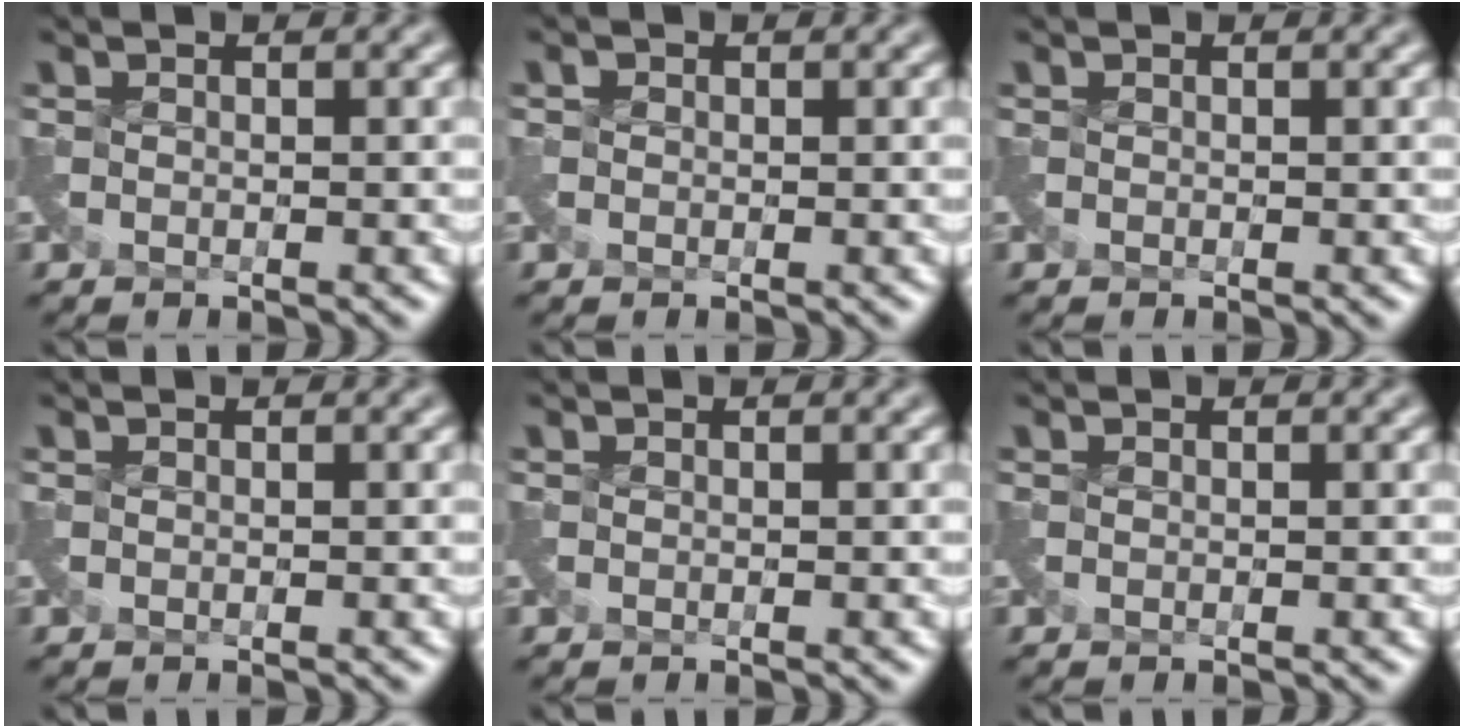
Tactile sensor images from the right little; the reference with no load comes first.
{"total": 0.7, "force": [-0.3, 0.3, -0.5], "torque": [0.007, -0.005, -0.002]}
{"total": 0.0}
{"total": 0.0}
{"total": 0.0}
{"total": 0.0}